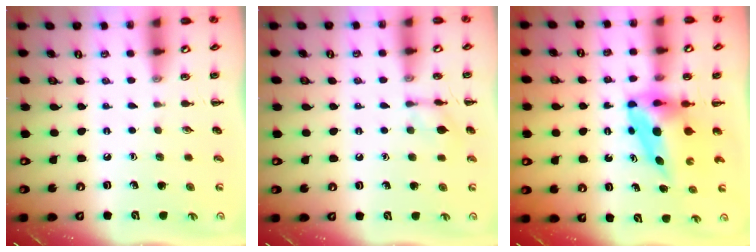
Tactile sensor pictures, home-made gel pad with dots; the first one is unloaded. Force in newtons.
{"total": 7.3, "press": 7.2, "slide": 0.7}
{"total": 6.1, "press": 5.9, "slide": 1.3}